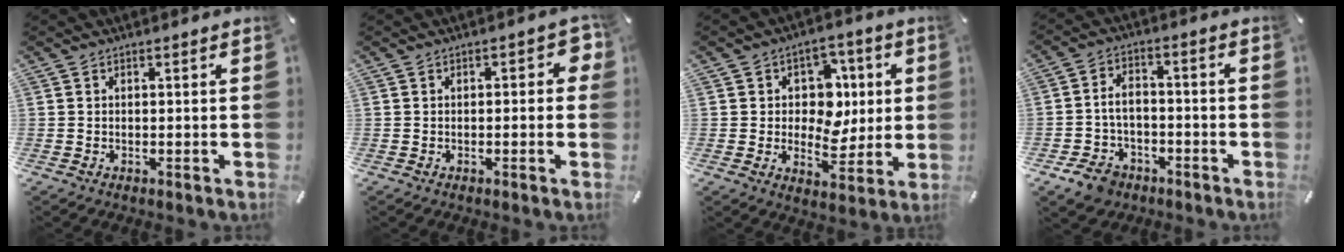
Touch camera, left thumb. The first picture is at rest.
{"total": 3.0, "force": [-0.3, 1.7, 2.5], "torque": [-0.030, 0.004, -0.009]}
{"total": 9.9, "force": [1.5, 8.9, 4.0], "torque": [-0.042, -0.015, 0.027]}
{"total": 7.4, "force": [-3.1, 5.6, 3.8], "torque": [-0.083, 0.024, -0.056]}